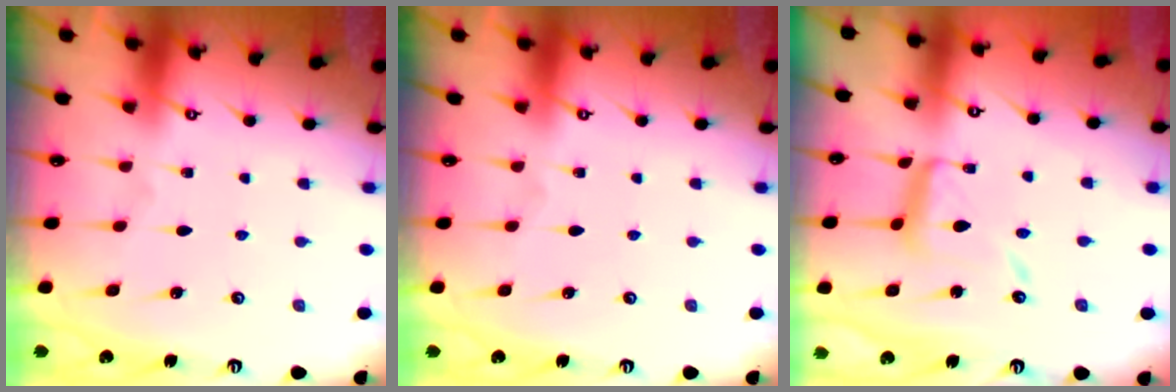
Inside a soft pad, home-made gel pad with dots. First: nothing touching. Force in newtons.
{"total": 0.0}
{"total": 11.3, "press": 11.3, "slide": 1.0}